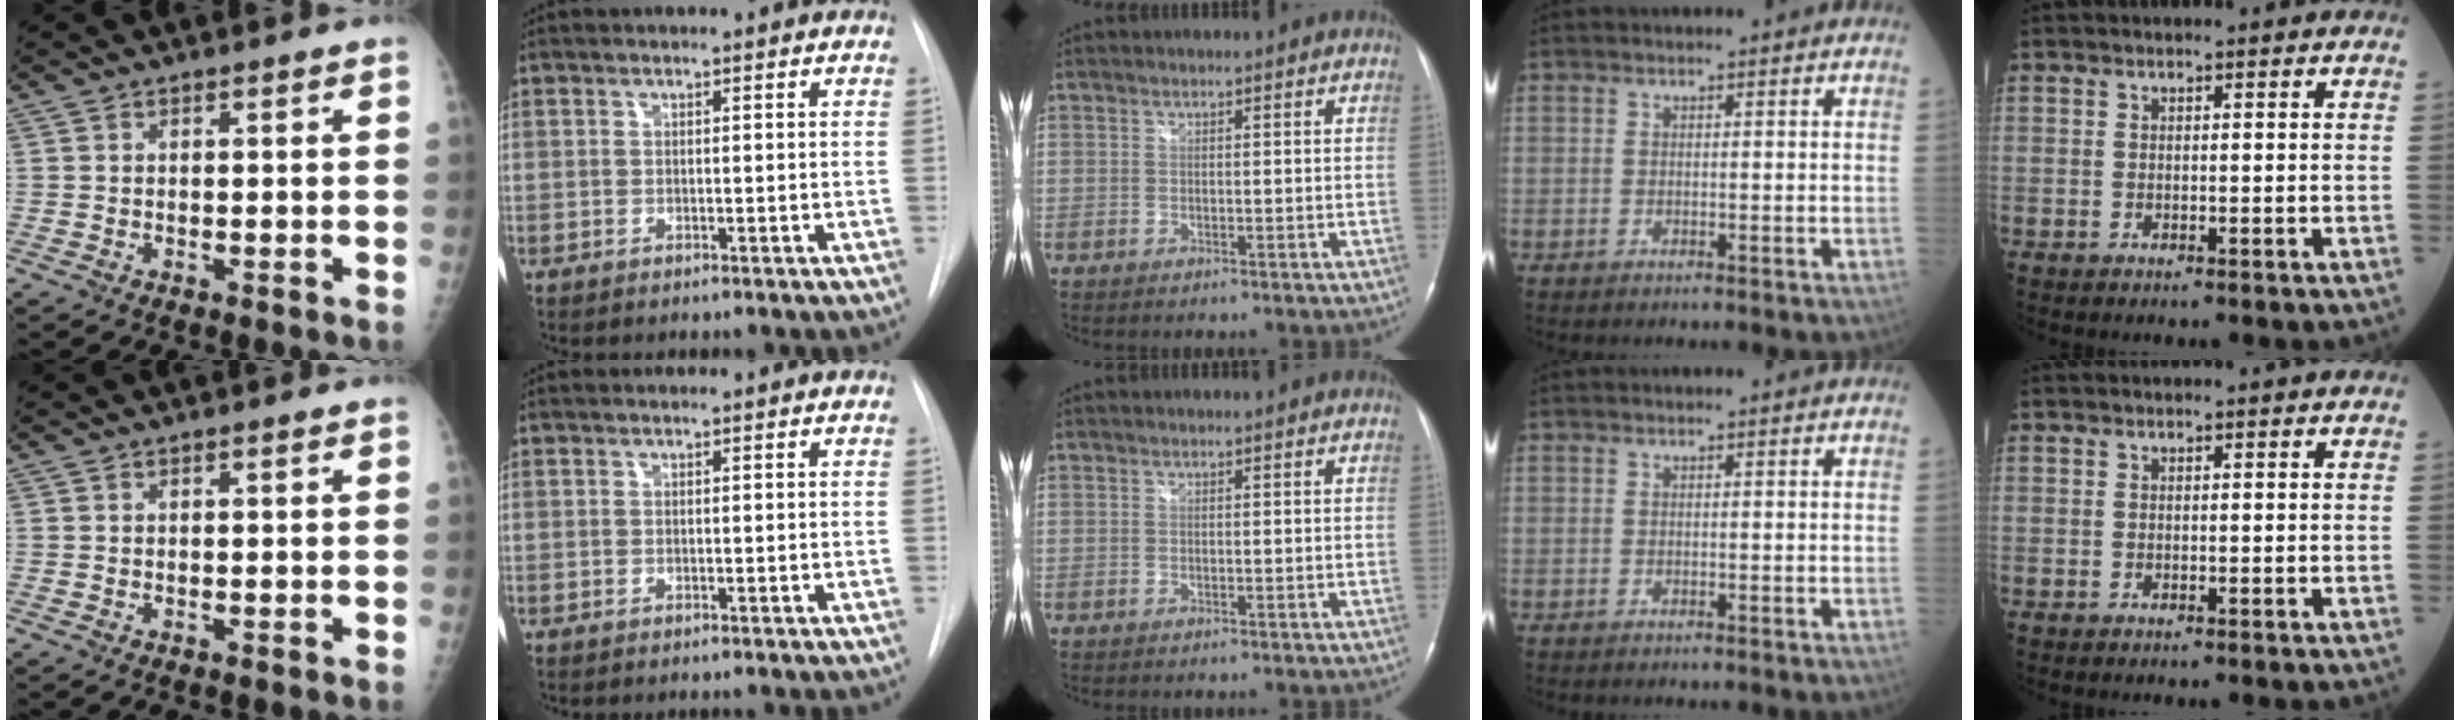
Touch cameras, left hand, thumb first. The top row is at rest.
{}